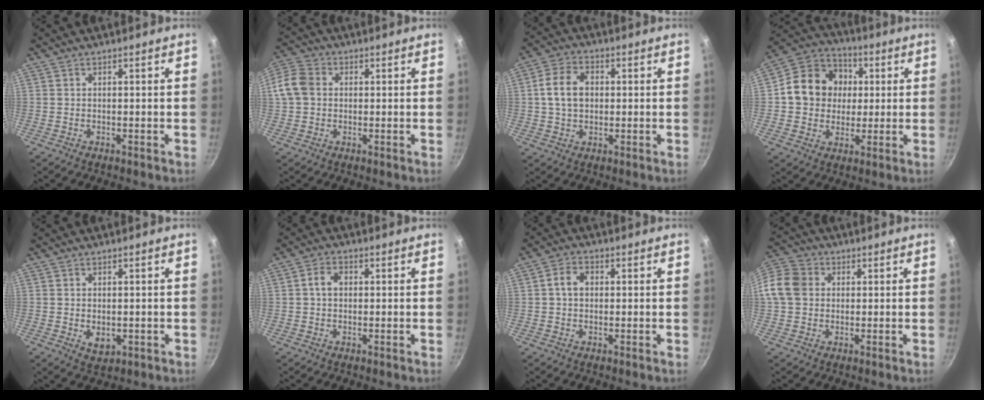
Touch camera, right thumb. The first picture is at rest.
{"total": 8.9, "force": [0.6, 7.3, 5.0], "torque": [-0.097, 0.020, -0.004]}
{"total": 8.1, "force": [0.7, 6.0, 5.4], "torque": [-0.086, 0.015, 0.008]}
{"total": 14.4, "force": [1.6, 12.5, 6.8], "torque": [-0.087, 0.019, 0.015]}
{"total": 3.6, "force": [-0.3, 2.4, 2.6], "torque": [-0.039, -0.010, 0.000]}
{"total": 3.5, "force": [0.4, 2.6, 2.3], "torque": [-0.030, 0.009, 0.002]}
{"total": 4.1, "force": [0.4, 3.1, 2.6], "torque": [-0.035, 0.011, 0.001]}
{"total": 11.5, "force": [1.2, 9.9, 5.7], "torque": [-0.107, 0.023, 0.006]}